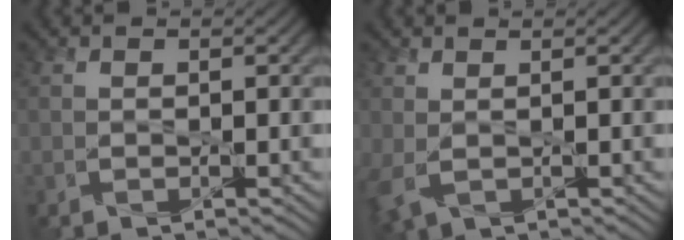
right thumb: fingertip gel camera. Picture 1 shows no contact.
{"total": 3.2, "force": [0.3, 2.2, 2.4], "torque": [-0.074, -0.005, 0.007]}